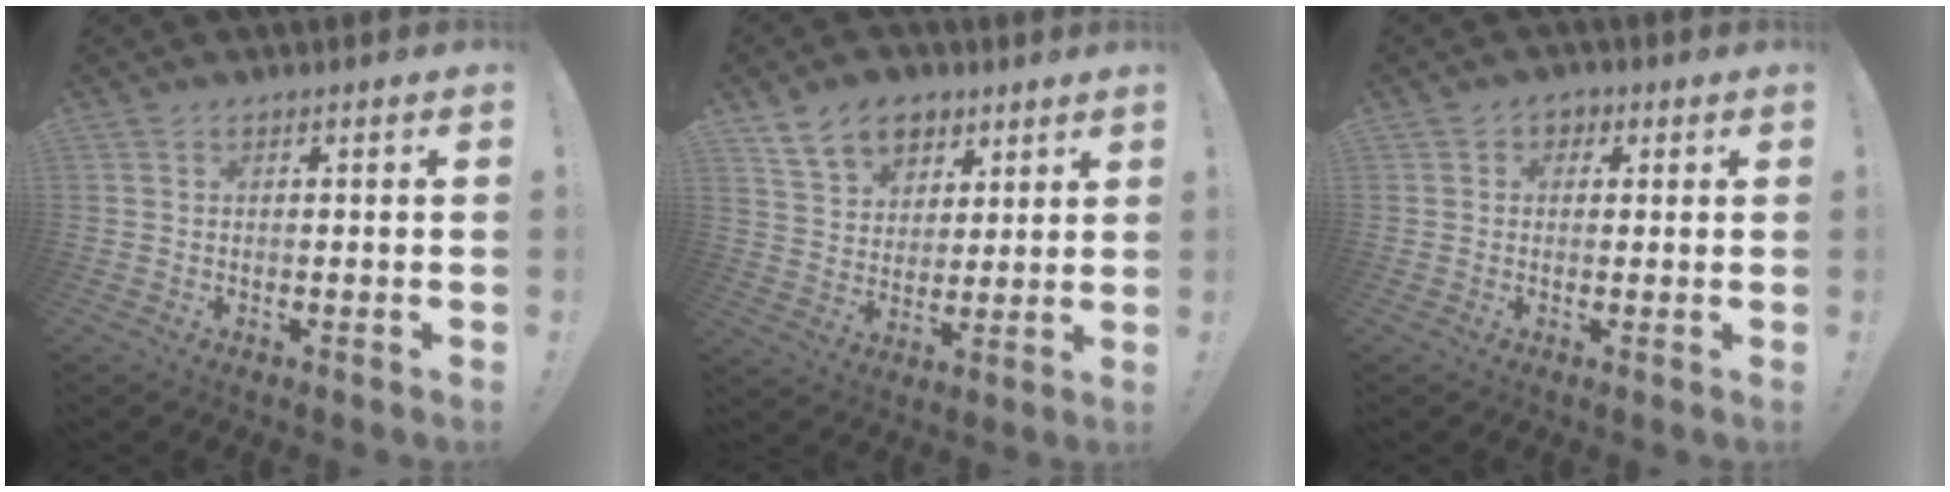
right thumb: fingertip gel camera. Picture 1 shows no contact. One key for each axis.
{"total": 13.0, "fx": 7.5, "fy": 9.3, "fz": 5.2, "tx": -0.073, "ty": -0.040, "tz": 0.143}
{"total": 2.8, "fx": -0.1, "fy": 2.6, "fz": 1.0, "tx": -0.009, "ty": 0.005, "tz": -0.002}